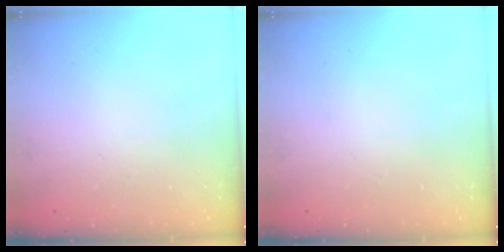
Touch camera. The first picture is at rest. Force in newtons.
{"total": 0.0}